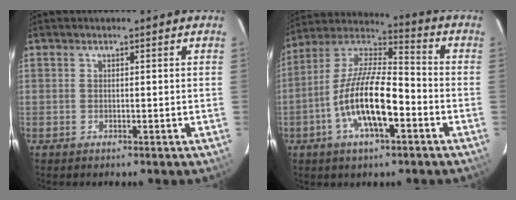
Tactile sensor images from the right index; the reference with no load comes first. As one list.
[{"total": 15.6, "force": [-5.5, 5.0, 13.7], "torque": [-0.270, -0.002, -0.106]}]